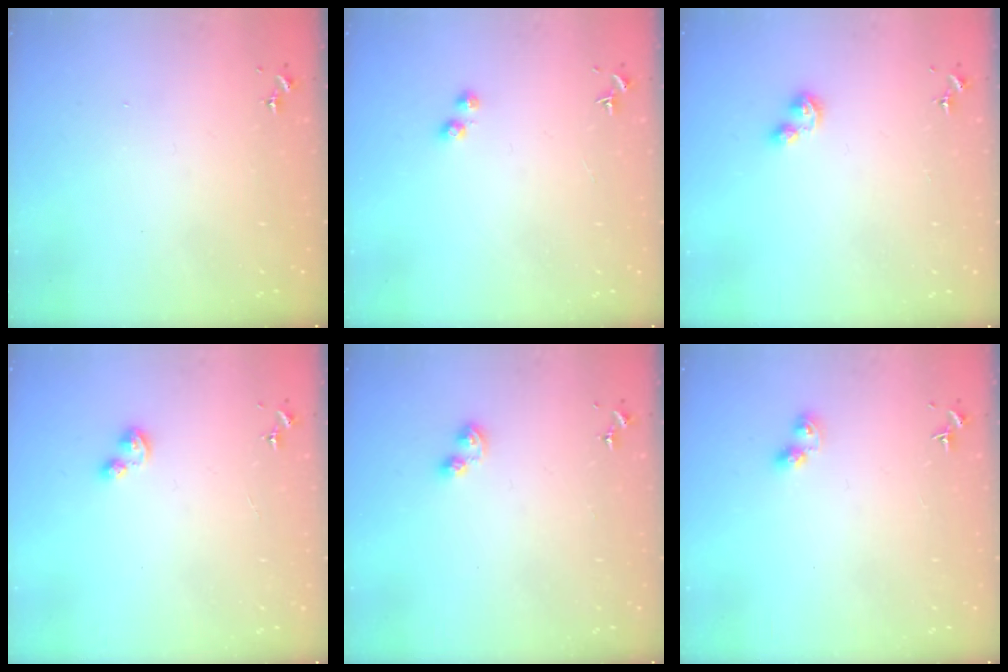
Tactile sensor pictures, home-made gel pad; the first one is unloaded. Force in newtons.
{"total": 2.8, "press": 2.7, "slide": 0.7}
{"total": 3.8, "press": 3.8, "slide": 0.4}
{"total": 2.7, "press": 2.7, "slide": 0.3}
{"total": 5.5, "press": 5.5, "slide": 0.3}
{"total": 4.4, "press": 4.4, "slide": 0.3}